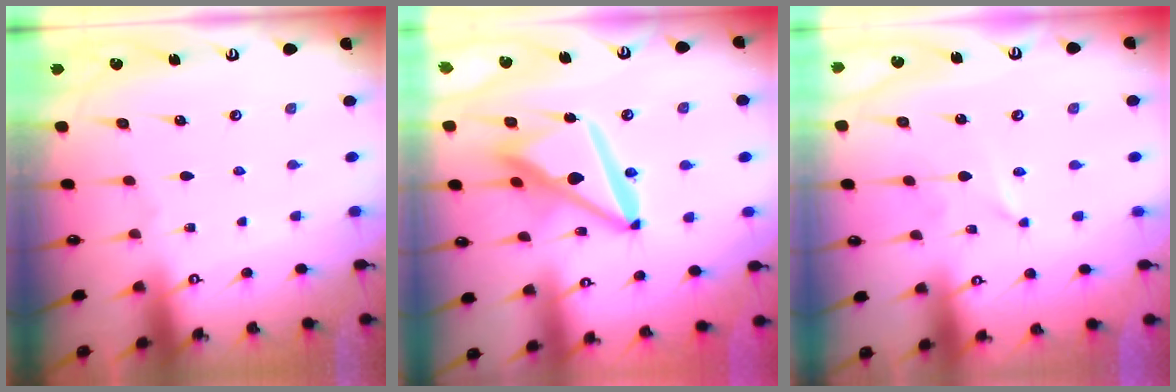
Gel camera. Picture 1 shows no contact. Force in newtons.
{"total": 15.8, "press": 15.6, "slide": 1.8}
{"total": 0.0}